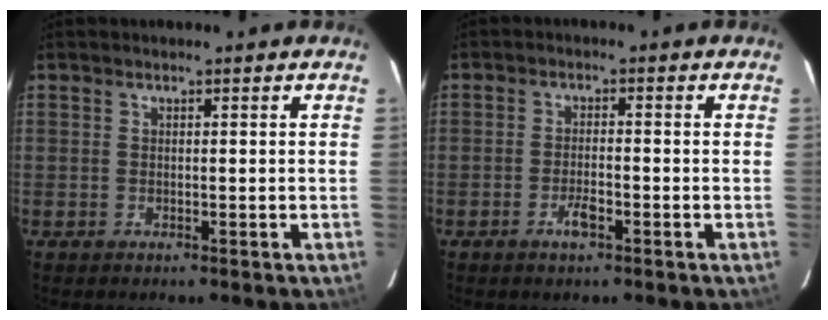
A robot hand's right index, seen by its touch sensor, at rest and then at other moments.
{"total": 2.8, "force": [-1.5, 0.5, 2.3], "torque": [-0.044, 0.000, -0.026]}